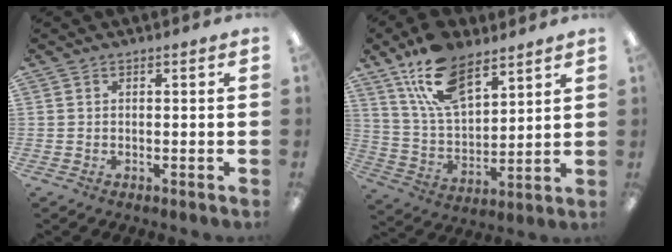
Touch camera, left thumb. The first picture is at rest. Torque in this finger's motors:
{"motor_torque": [0.46, 0.38, 1.14, -1.63, 0.22]}